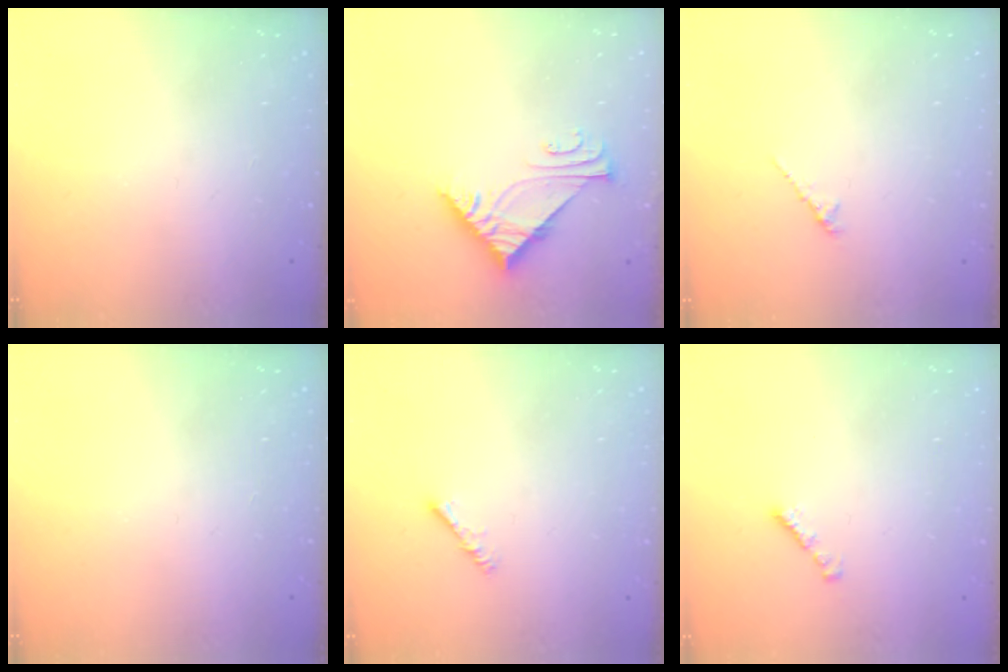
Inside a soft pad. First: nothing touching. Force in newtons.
{"total": 7.7, "press": 7.7, "slide": 0.4}
{"total": 1.6, "press": 1.5, "slide": 0.5}
{"total": 0.0}
{"total": 2.3, "press": 2.3, "slide": 0.4}
{"total": 1.0, "press": 0.8, "slide": 0.5}